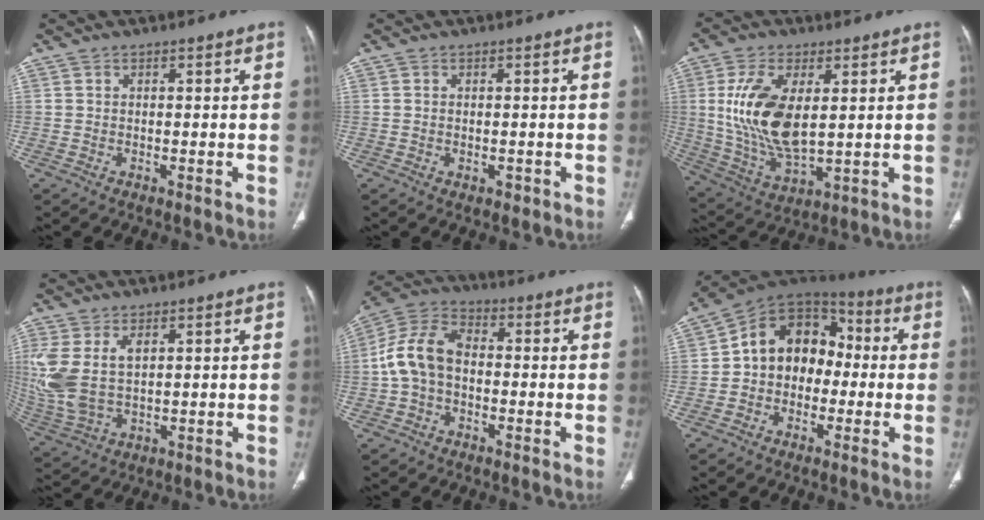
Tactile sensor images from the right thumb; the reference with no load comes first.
{"total": 1.3, "force": [-0.4, 0.9, 0.8], "torque": [-0.014, 0.004, -0.001]}
{"total": 15.4, "force": [2.6, 7.6, 13.2], "torque": [-0.265, -0.019, 0.062]}
{"total": 11.5, "force": [2.8, 6.6, 9.1], "torque": [-0.219, 0.000, 0.072]}
{"total": 10.3, "force": [-0.9, 7.0, 7.5], "torque": [-0.143, 0.034, -0.029]}
{"total": 13.9, "force": [-0.5, 10.8, 8.8], "torque": [-0.097, 0.049, -0.025]}